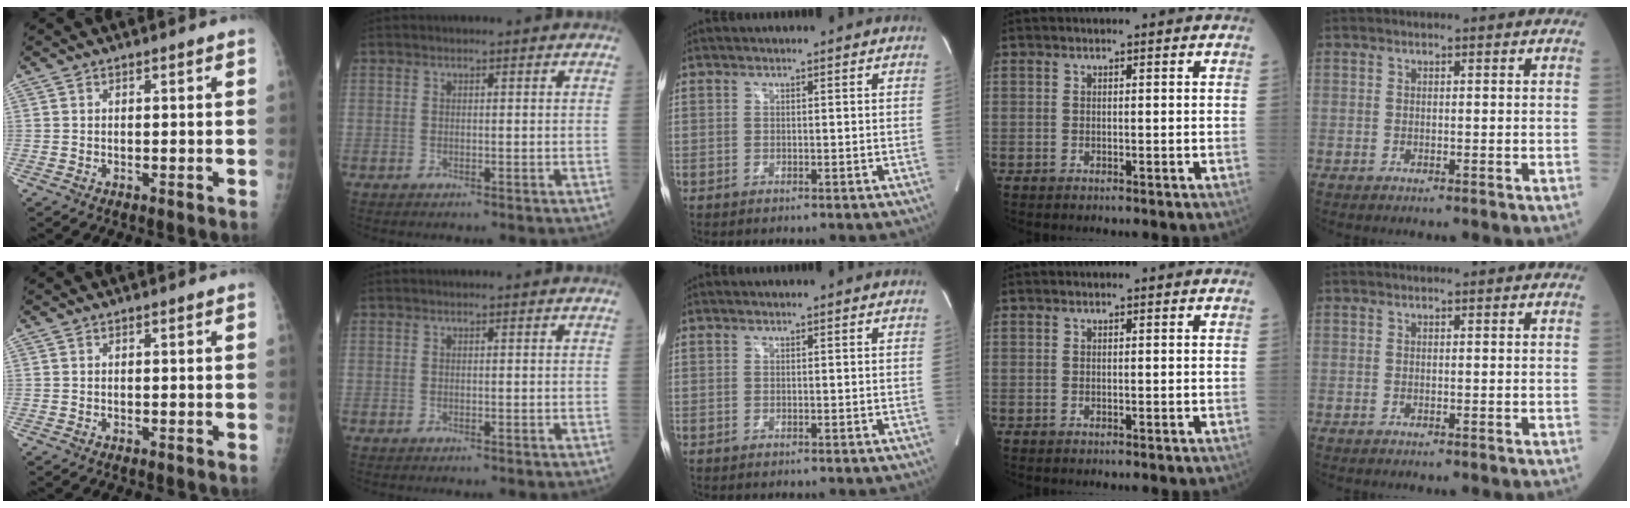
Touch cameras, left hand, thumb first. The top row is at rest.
{}